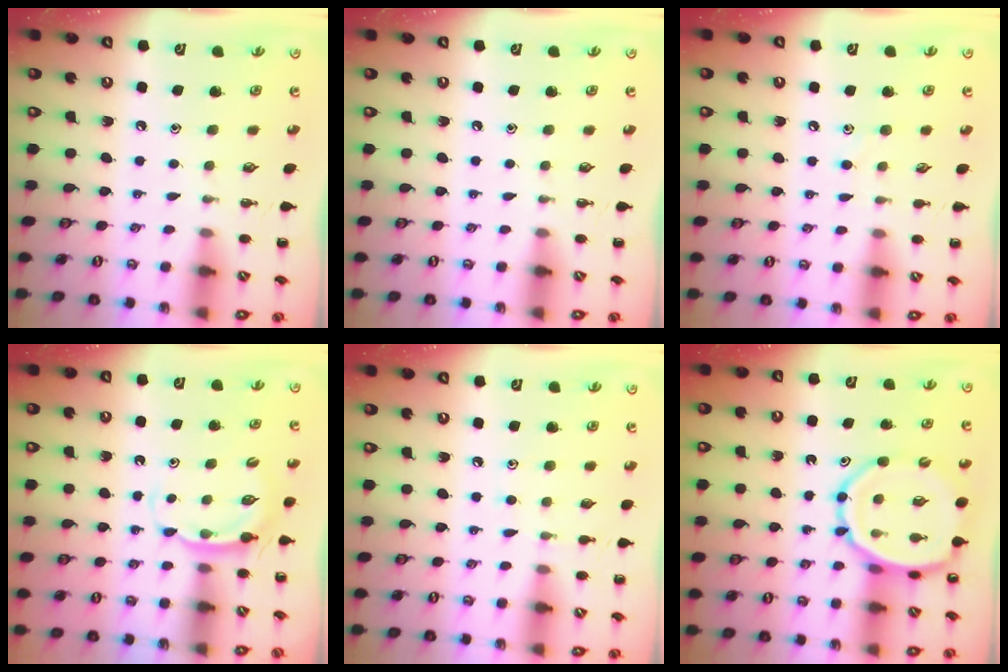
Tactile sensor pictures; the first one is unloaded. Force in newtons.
{"total": 0.0}
{"total": 4.5, "press": 4.3, "slide": 1.4}
{"total": 5.6, "press": 5.6, "slide": 0.2}
{"total": 5.6, "press": 5.4, "slide": 1.5}
{"total": 11.4, "press": 11.0, "slide": 2.9}